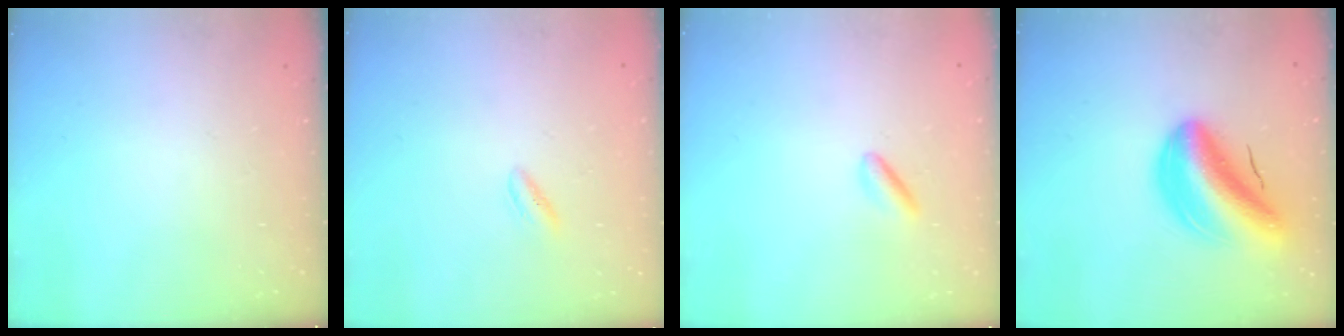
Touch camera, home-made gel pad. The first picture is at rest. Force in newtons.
{"total": 2.4, "press": 2.2, "slide": 1.0}
{"total": 2.4, "press": 2.2, "slide": 1.0}
{"total": 13.4, "press": 12.8, "slide": 4.1}